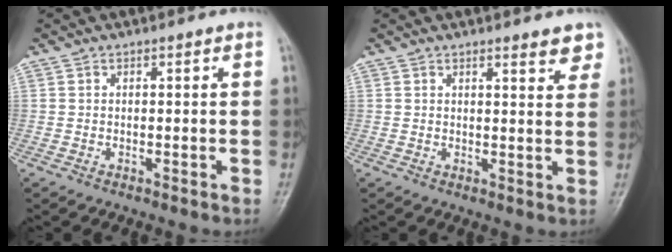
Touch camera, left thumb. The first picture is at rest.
{"total": 4.3, "force": [3.3, 1.2, 2.5], "torque": [-0.012, -0.017, 0.034]}